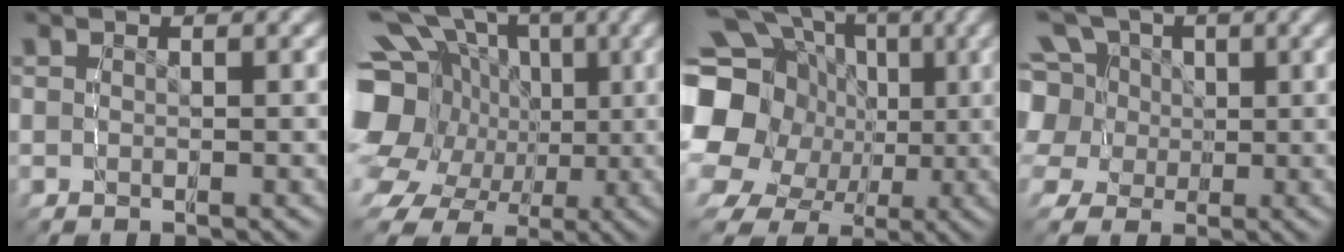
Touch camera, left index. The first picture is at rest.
{"total": 14.8, "force": [1.5, 12.3, 8.1], "torque": [-0.149, -0.032, 0.023]}
{"total": 14.4, "force": [1.3, 12.3, 7.5], "torque": [-0.148, -0.028, 0.020]}
{"total": 11.0, "force": [2.2, 9.5, 5.0], "torque": [-0.114, -0.022, 0.037]}